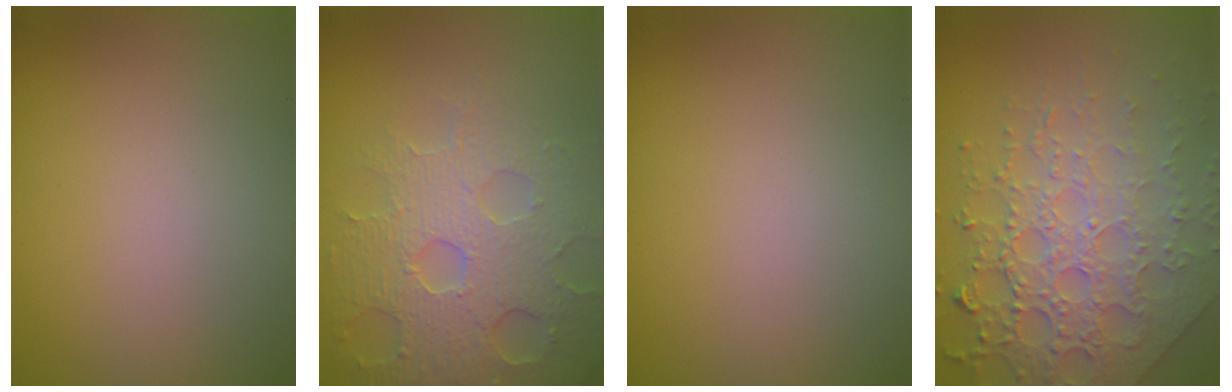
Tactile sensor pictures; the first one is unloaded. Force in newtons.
{"total": 6.1, "press": 5.1, "slide": 3.4}
{"total": 0.0}
{"total": 7.9, "press": 5.6, "slide": 5.6}